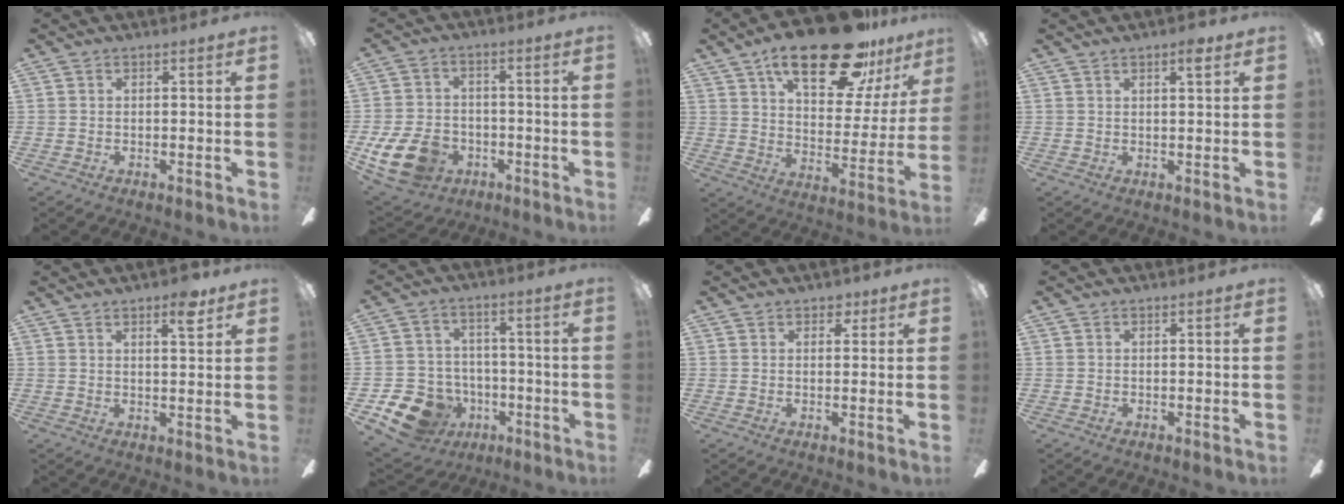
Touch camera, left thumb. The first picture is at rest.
{"total": 13.3, "force": [-5.7, 9.2, 7.7], "torque": [-0.167, 0.032, -0.101]}
{"total": 25.4, "force": [17.5, 9.4, 15.9], "torque": [-0.240, -0.100, 0.289]}
{"total": 2.9, "force": [2.0, 0.5, 2.1], "torque": [-0.031, -0.006, 0.030]}
{"total": 4.4, "force": [2.8, 0.8, 3.3], "torque": [-0.048, -0.007, 0.043]}
{"total": 12.1, "force": [-6.5, 9.3, 4.4], "torque": [-0.099, 0.050, -0.109]}
{"total": 2.4, "force": [1.6, 1.6, 0.9], "torque": [-0.003, -0.002, 0.027]}
{"total": 0.0}